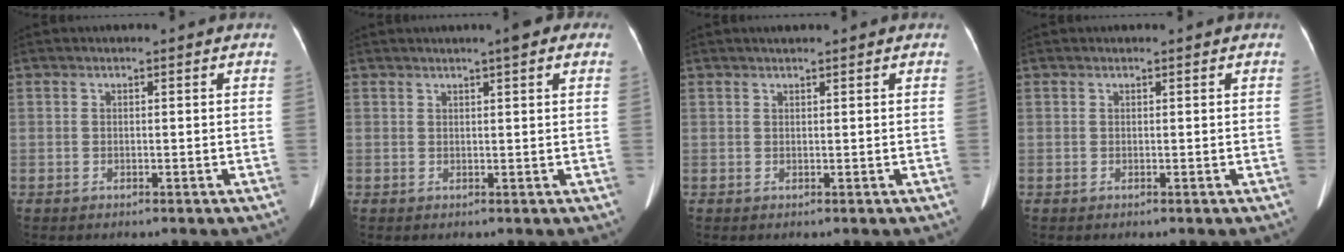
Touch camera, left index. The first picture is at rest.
{"total": 3.7, "force": [2.4, 0.4, 2.8], "torque": [-0.032, 0.018, 0.030]}
{"total": 1.7, "force": [1.4, 0.2, 0.9], "torque": [-0.013, 0.014, 0.020]}
{"total": 0.0}